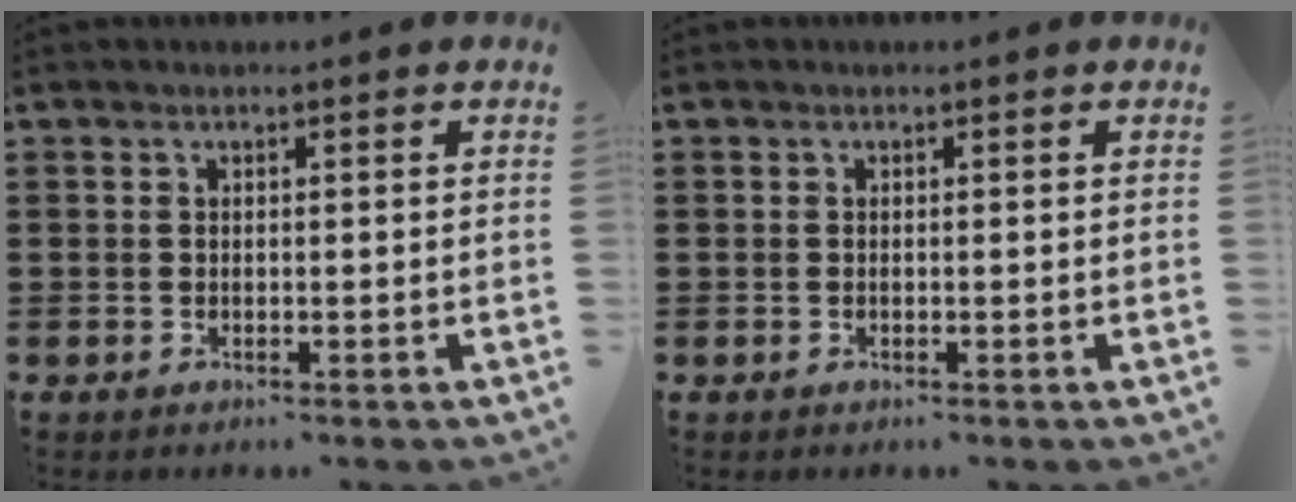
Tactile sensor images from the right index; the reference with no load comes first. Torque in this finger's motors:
{"motor_torque": [1.22, 0.92, 0.02, 0.00]}